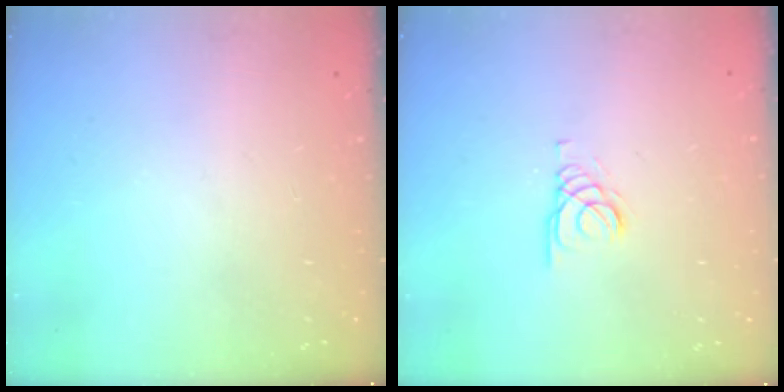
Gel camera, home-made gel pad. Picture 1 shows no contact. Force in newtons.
{"total": 1.4, "press": 1.4, "slide": 0.2}